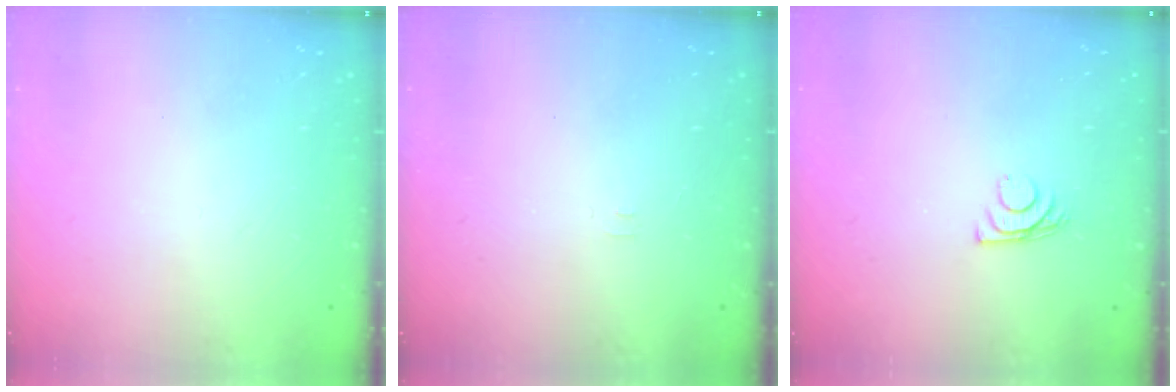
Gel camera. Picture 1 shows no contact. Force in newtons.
{"total": 3.4, "press": 3.3, "slide": 0.4}
{"total": 7.2, "press": 7.2, "slide": 0.6}